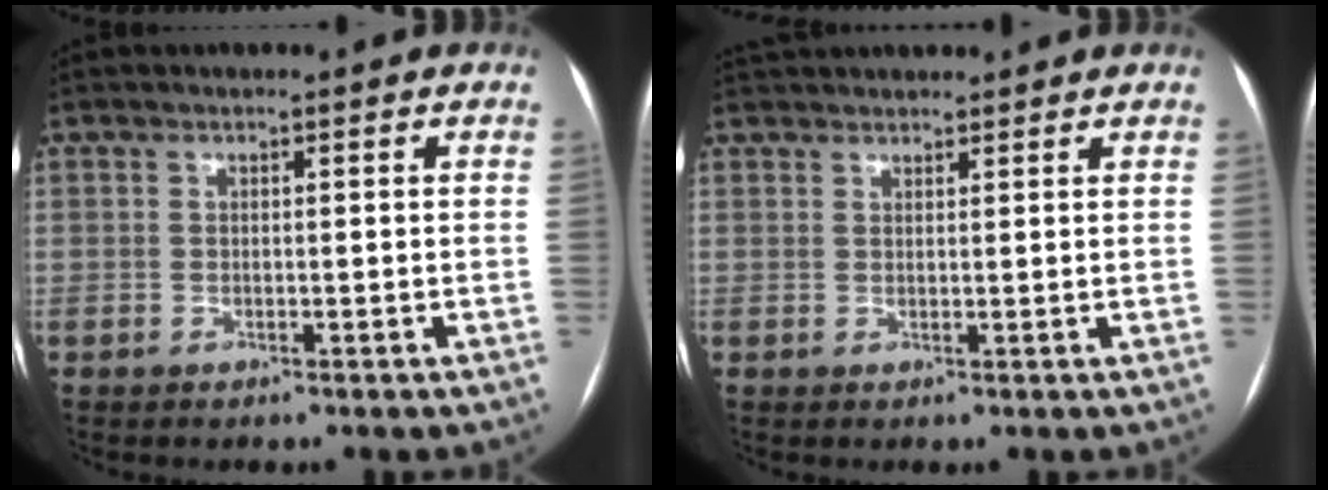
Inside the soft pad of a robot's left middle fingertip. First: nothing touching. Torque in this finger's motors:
{"motor_torque": [0.30, -0.38, -0.08, 0.00]}